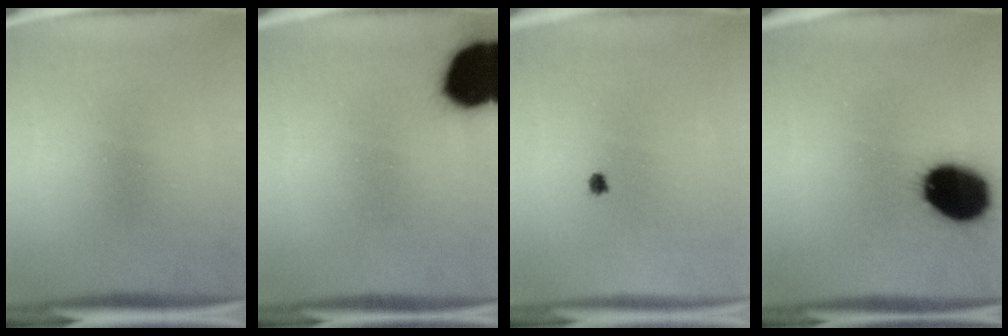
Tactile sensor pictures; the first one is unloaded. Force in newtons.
{"total": 19.0}
{"total": 0.6}
{"total": 18.2}